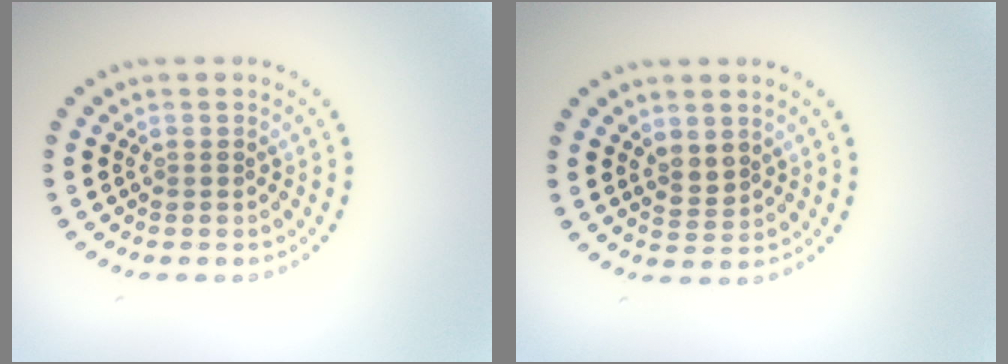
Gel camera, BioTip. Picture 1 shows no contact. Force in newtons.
{"total": 1.6, "press": 1.4, "slide": 0.7}